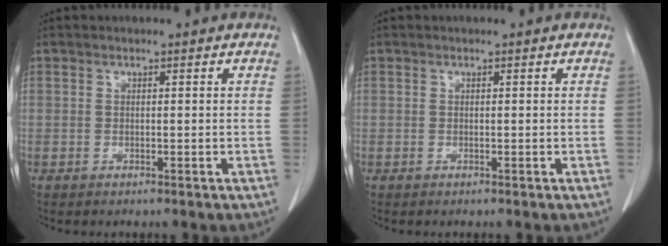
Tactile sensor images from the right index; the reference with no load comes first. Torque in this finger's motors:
{"motor_torque": [0.00, 0.00, 0.00, 0.00]}